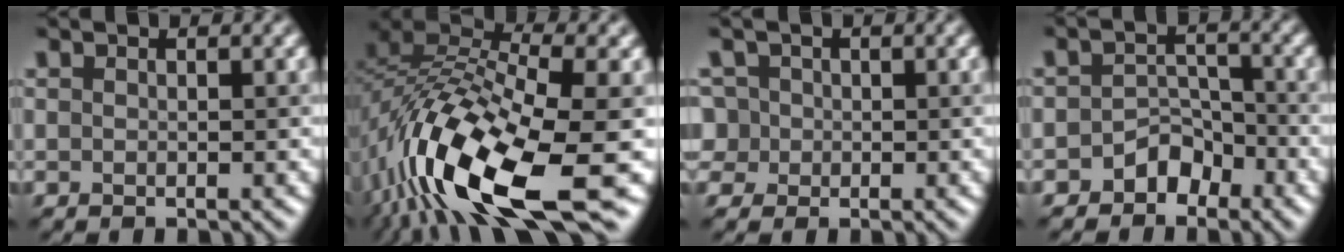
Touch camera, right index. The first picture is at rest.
{"total": 15.0, "force": [-6.6, 4.9, 12.6], "torque": [-0.249, -0.006, -0.118]}
{"total": 4.1, "force": [0.9, 3.7, 1.4], "torque": [-0.025, 0.032, -0.001]}
{"total": 2.7, "force": [-1.8, 1.9, 1.0], "torque": [-0.006, 0.012, -0.030]}